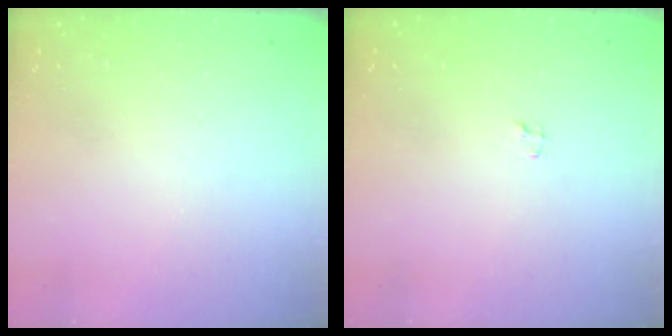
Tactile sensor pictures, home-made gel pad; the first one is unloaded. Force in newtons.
{"total": 1.2, "press": 1.2, "slide": 0.1}